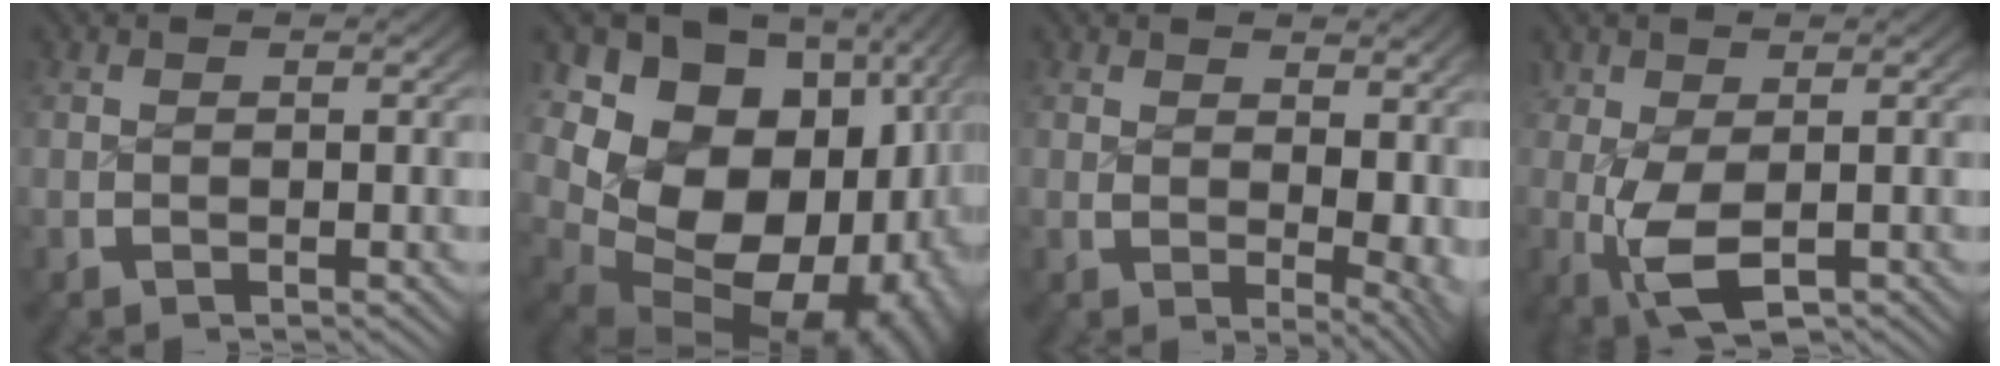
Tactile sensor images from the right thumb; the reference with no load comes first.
{"total": 23.0, "force": [-1.4, 16.4, 16.0], "torque": [-0.295, -0.063, 0.001]}
{"total": 3.9, "force": [0.8, 2.0, 3.3], "torque": [-0.033, -0.021, 0.022]}
{"total": 5.5, "force": [-1.5, 3.2, 4.2], "torque": [-0.100, -0.037, 0.001]}